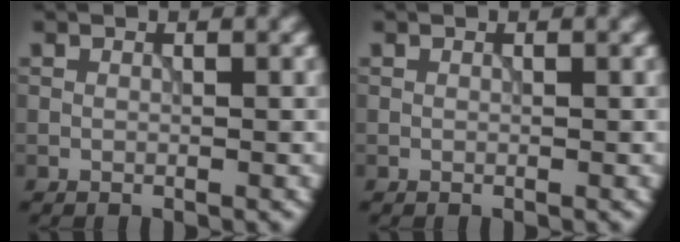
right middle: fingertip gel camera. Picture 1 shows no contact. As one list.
[{"total": 0.0}]